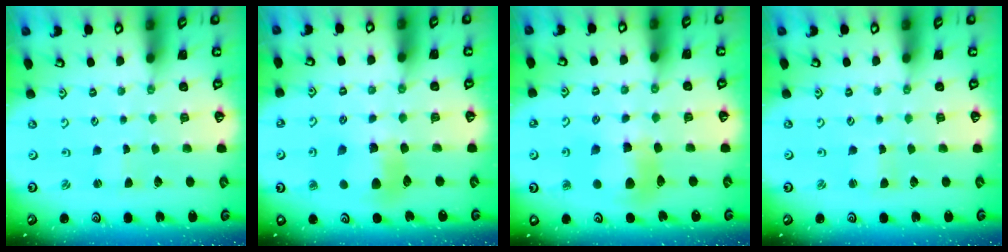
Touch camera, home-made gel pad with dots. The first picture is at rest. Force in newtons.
{"total": 9.0, "press": 8.9, "slide": 1.1}
{"total": 10.9, "press": 10.8, "slide": 1.4}
{"total": 1.7, "press": 1.7, "slide": 0.1}